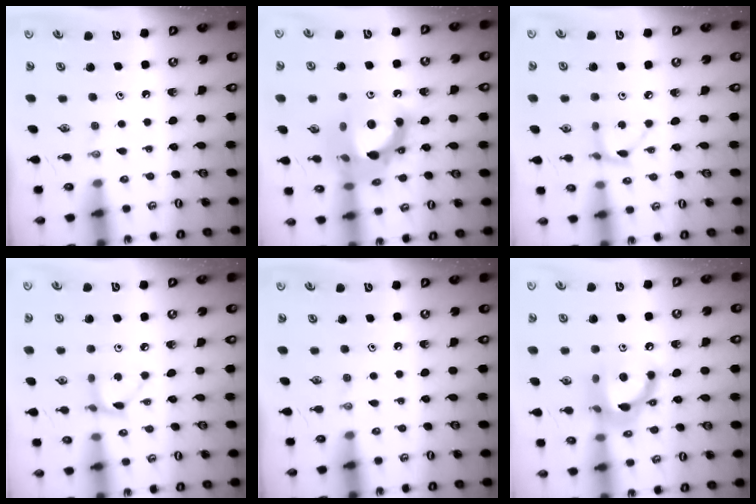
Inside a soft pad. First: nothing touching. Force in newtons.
{"total": 16.1, "press": 16.1, "slide": 1.5}
{"total": 3.9, "press": 3.9, "slide": 0.1}
{"total": 3.9, "press": 3.9, "slide": 0.1}
{"total": 0.0}
{"total": 13.3, "press": 13.2, "slide": 1.1}